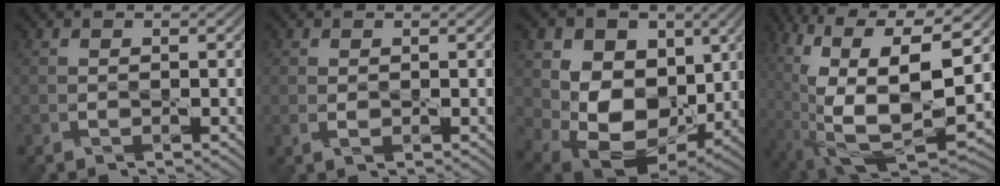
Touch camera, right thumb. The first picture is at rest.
{"total": 0.9, "force": [0.1, 0.6, 0.7], "torque": [-0.018, -0.002, 0.005]}
{"total": 14.1, "force": [2.4, 10.9, 8.7], "torque": [-0.184, -0.017, 0.049]}
{"total": 17.1, "force": [0.5, 7.8, 15.2], "torque": [-0.278, -0.027, 0.024]}